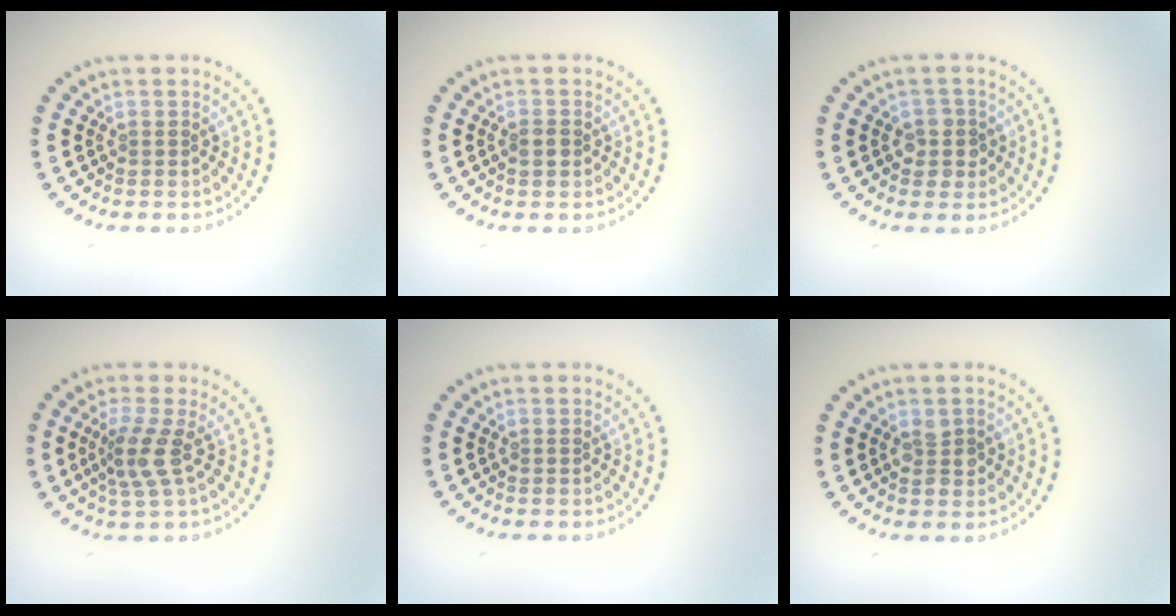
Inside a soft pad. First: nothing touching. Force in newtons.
{"total": 1.4, "press": 1.4, "slide": 0.2}
{"total": 2.3, "press": 2.1, "slide": 1.0}
{"total": 2.9, "press": 2.2, "slide": 1.8}
{"total": 0.0}
{"total": 1.9, "press": 1.9, "slide": 0.2}